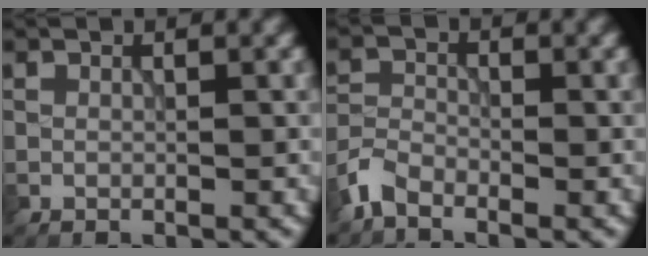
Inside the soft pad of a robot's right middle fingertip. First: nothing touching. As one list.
[{"total": 2.4, "force": [-1.9, 1.0, 1.1], "torque": [-0.024, 0.003, -0.051]}]